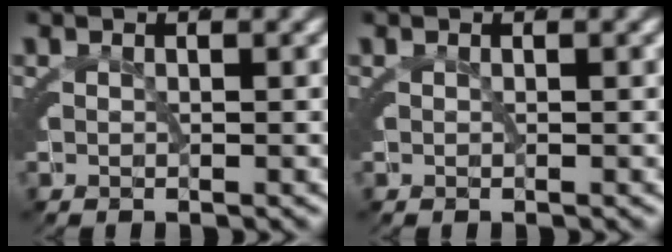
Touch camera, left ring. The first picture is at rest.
{"total": 0.0}